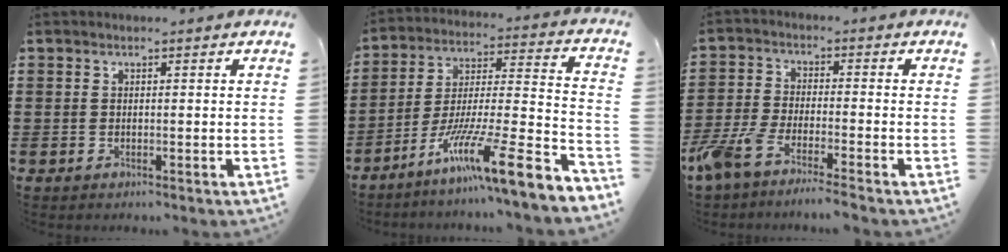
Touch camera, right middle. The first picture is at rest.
{"total": 12.7, "force": [-8.6, 0.3, 9.4], "torque": [-0.158, -0.007, -0.161]}
{"total": 5.6, "force": [-4.9, 0.4, 2.7], "torque": [-0.079, -0.016, -0.099]}